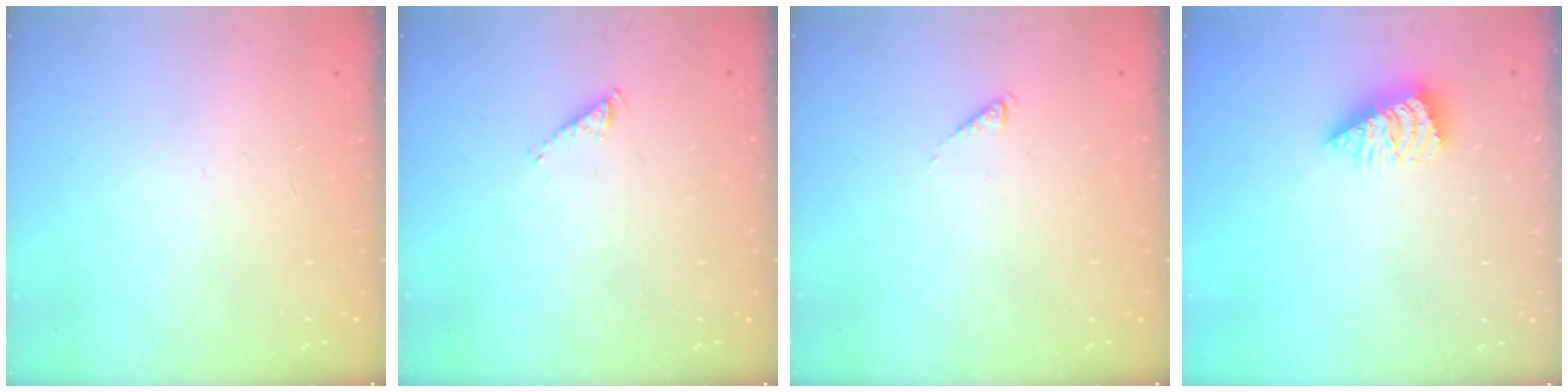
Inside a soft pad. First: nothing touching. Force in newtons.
{"total": 2.9, "press": 2.9, "slide": 0.5}
{"total": 0.0}
{"total": 2.6, "press": 2.5, "slide": 0.3}